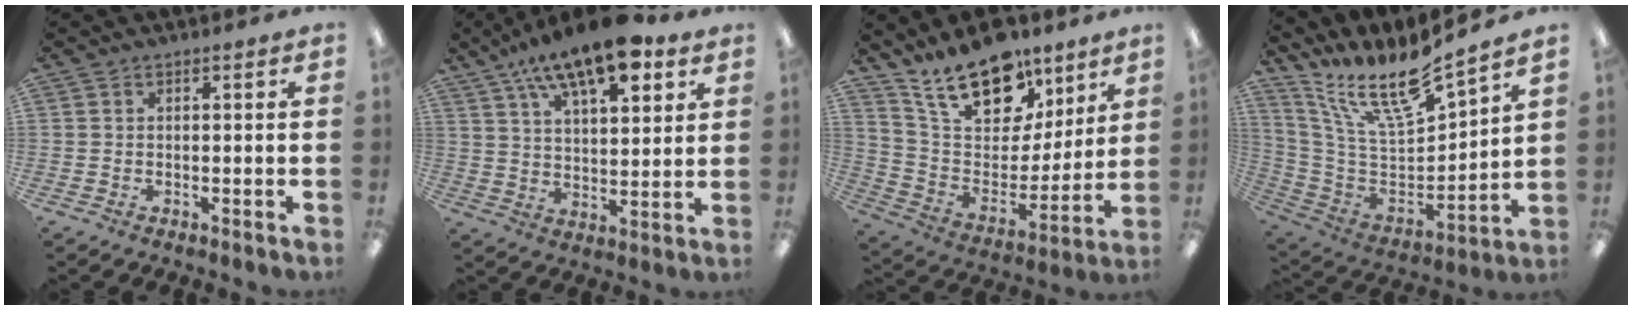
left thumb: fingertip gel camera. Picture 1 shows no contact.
{"total": 17.4, "force": [11.6, 6.6, 11.2], "torque": [-0.180, -0.056, 0.194]}
{"total": 19.9, "force": [14.4, 10.1, 9.3], "torque": [-0.172, -0.081, 0.262]}
{"total": 17.6, "force": [13.7, 3.9, 10.4], "torque": [-0.207, -0.098, 0.235]}